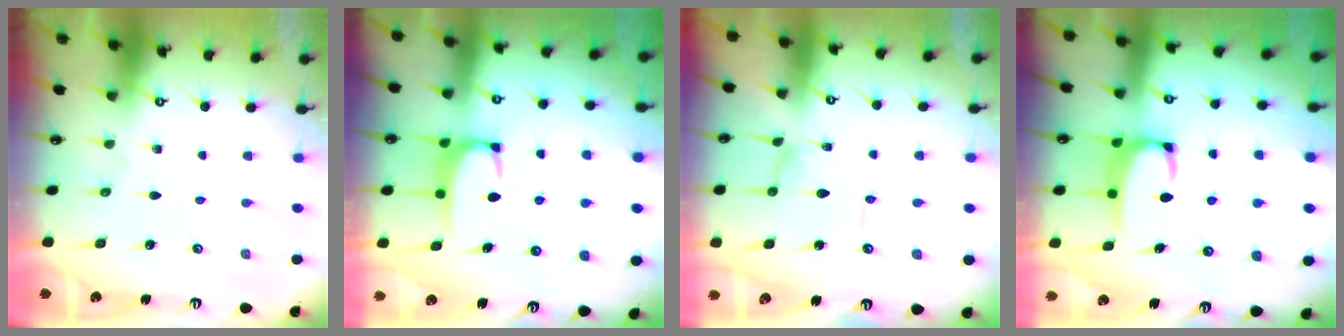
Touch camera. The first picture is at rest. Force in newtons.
{"total": 1.8, "press": 1.7, "slide": 0.6}
{"total": 0.0}
{"total": 1.9, "press": 1.9, "slide": 0.3}